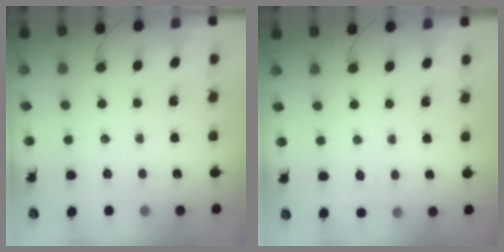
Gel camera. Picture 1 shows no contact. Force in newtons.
{"total": 1.9, "press": 0.3, "slide": 1.9}